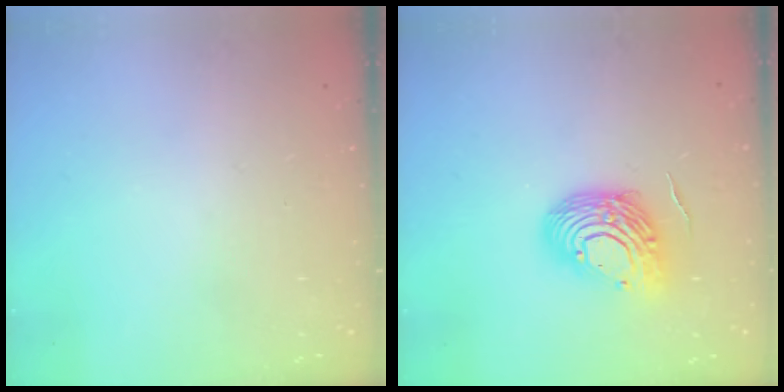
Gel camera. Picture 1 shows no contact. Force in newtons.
{"total": 13.3, "press": 13.1, "slide": 2.1}